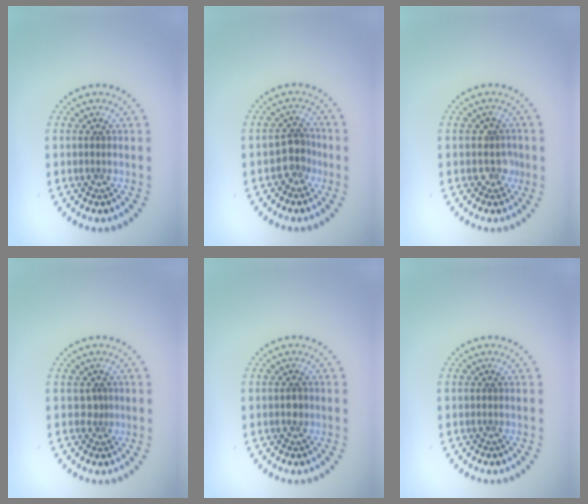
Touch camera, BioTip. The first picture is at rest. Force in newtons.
{"total": 2.2, "press": 1.7, "slide": 1.5}
{"total": 1.6, "press": 1.2, "slide": 1.0}
{"total": 0.7, "press": 0.3, "slide": 0.6}
{"total": 0.9, "press": 0.9, "slide": 0.2}
{"total": 0.0}